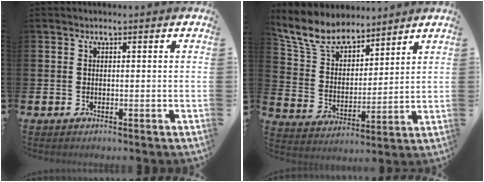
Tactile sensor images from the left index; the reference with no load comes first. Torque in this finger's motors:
{"motor_torque": [0.99, -1.14, 0.01, 0.03]}